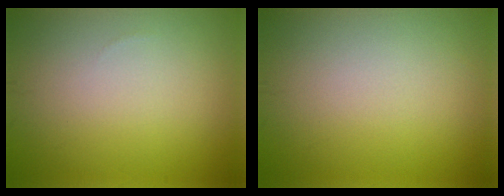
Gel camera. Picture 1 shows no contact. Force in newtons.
{"total": 0.0}